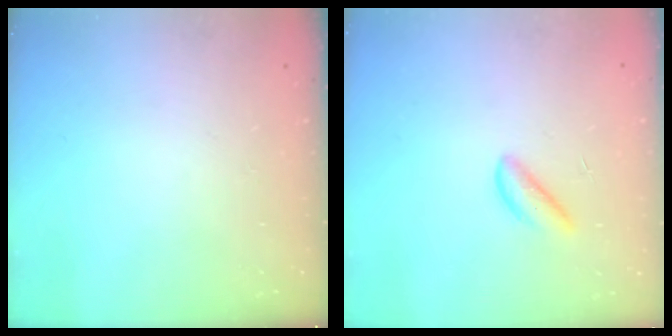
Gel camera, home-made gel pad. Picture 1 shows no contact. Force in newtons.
{"total": 2.7, "press": 2.7, "slide": 0.3}